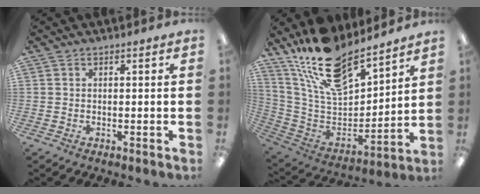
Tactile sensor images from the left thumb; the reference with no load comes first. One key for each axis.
{"total": 19.9, "fx": 15.7, "fy": 7.8, "fz": 9.3, "tx": -0.185, "ty": -0.099, "tz": 0.282}